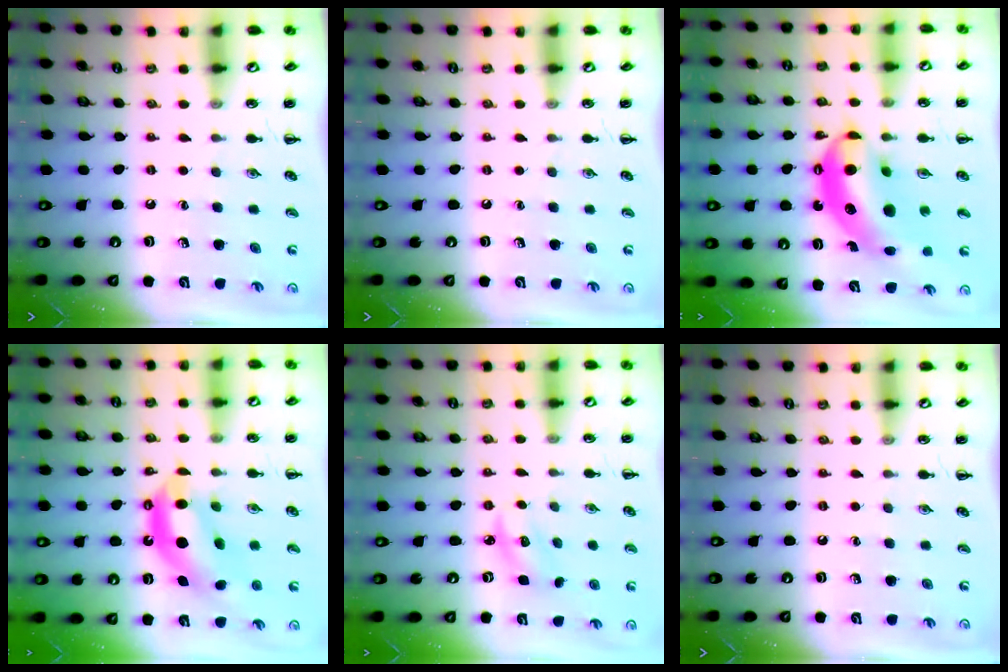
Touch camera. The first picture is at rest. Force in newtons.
{"total": 0.0}
{"total": 15.7, "press": 15.0, "slide": 4.4}
{"total": 12.6, "press": 12.2, "slide": 3.4}
{"total": 2.6, "press": 2.5, "slide": 0.5}
{"total": 0.0}